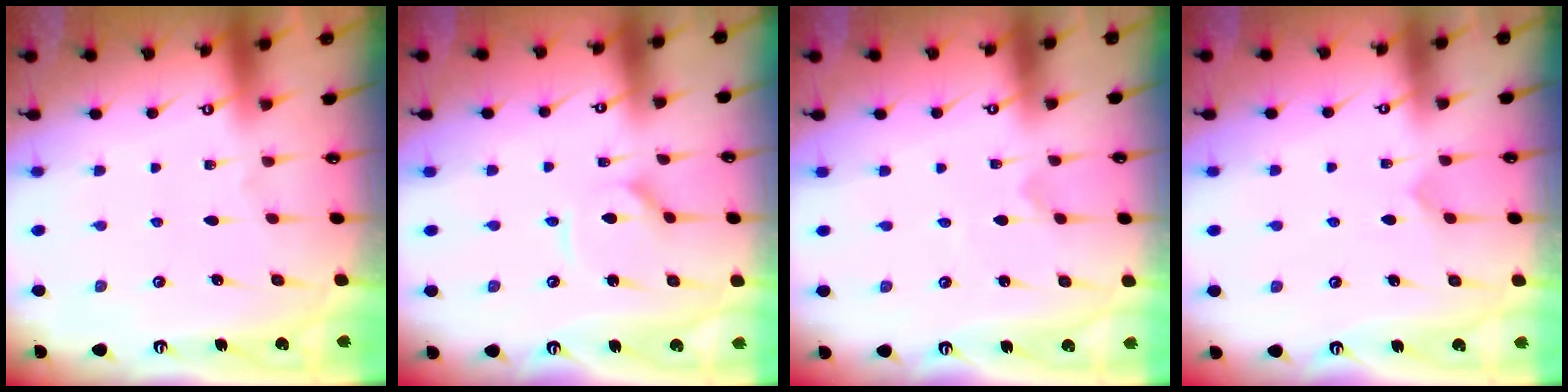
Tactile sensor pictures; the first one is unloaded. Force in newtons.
{"total": 2.5, "press": 2.5, "slide": 0.4}
{"total": 0.0}
{"total": 2.5, "press": 2.5, "slide": 0.2}